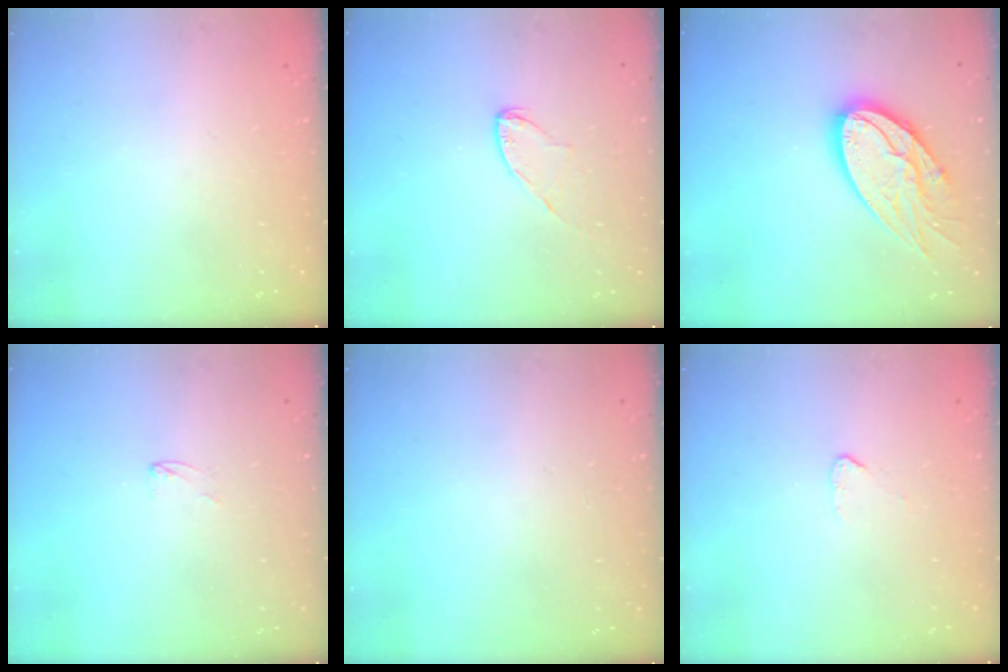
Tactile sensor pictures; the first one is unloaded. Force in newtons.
{"total": 6.1, "press": 6.1, "slide": 0.5}
{"total": 19.3, "press": 19.2, "slide": 1.8}
{"total": 1.7, "press": 1.6, "slide": 0.1}
{"total": 0.0}
{"total": 2.5, "press": 2.5, "slide": 0.2}